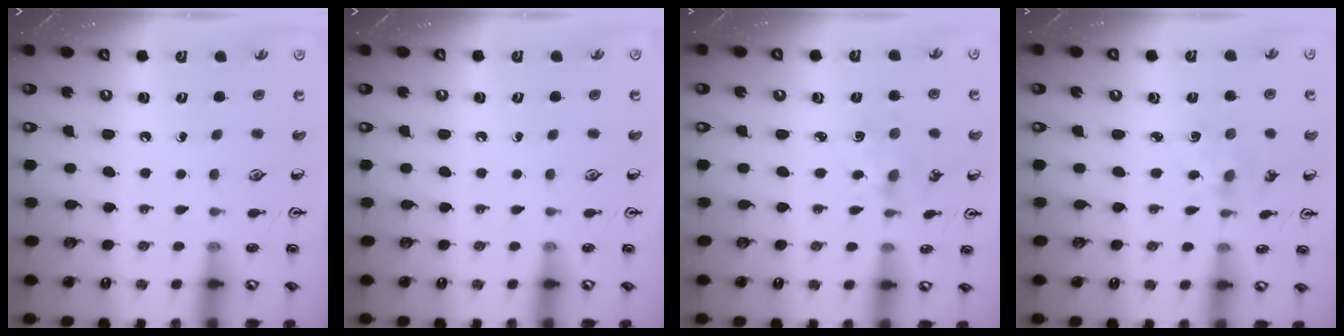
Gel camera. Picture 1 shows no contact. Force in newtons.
{"total": 0.0}
{"total": 2.3, "press": 2.3, "slide": 0.3}
{"total": 1.6, "press": 1.5, "slide": 0.5}